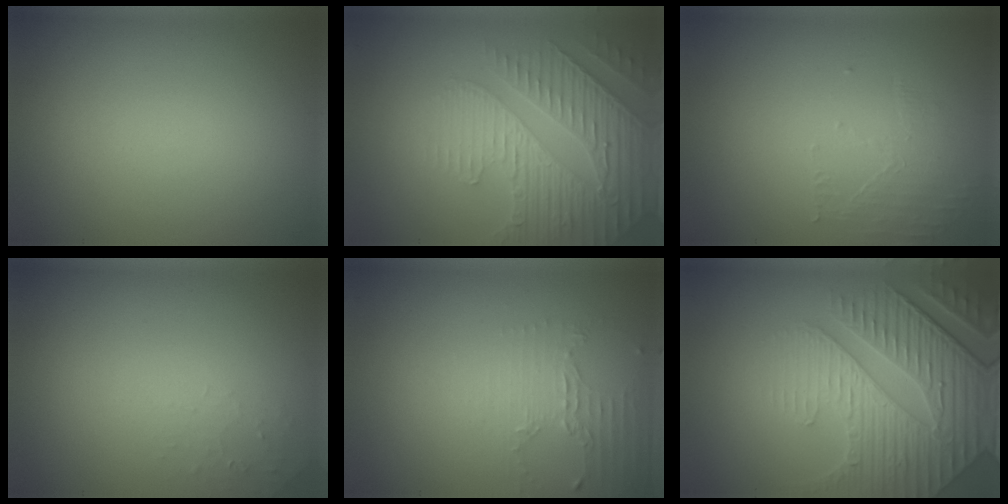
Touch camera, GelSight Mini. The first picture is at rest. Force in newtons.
{"total": 4.8, "press": 4.4, "slide": 1.9}
{"total": 1.5, "press": 0.5, "slide": 1.4}
{"total": 0.9, "press": 0.9, "slide": 0.2}
{"total": 2.1, "press": 1.5, "slide": 1.4}
{"total": 8.0, "press": 5.8, "slide": 5.5}